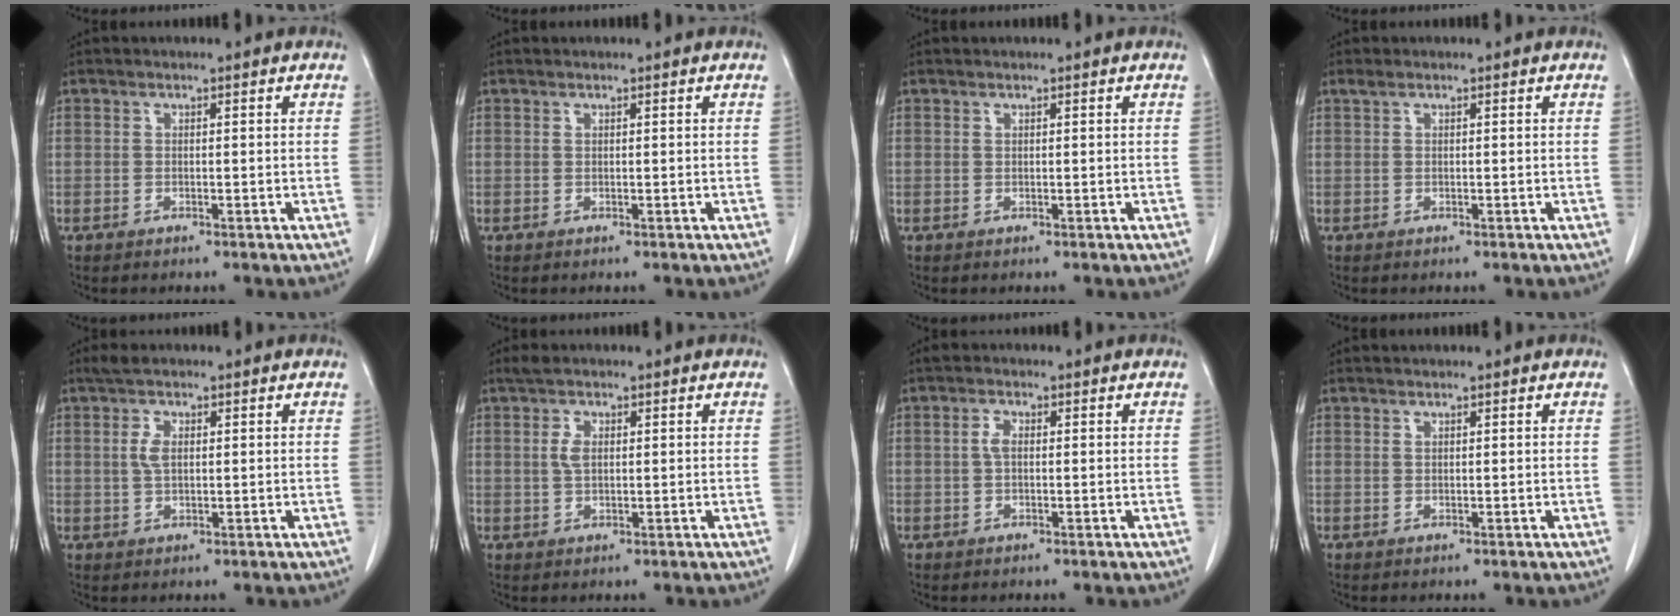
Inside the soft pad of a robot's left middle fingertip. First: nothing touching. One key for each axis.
{"total": 0.0}
{"total": 0.0}
{"total": 0.6, "fx": 0.5, "fy": 0.0, "fz": 0.3, "tx": -0.015, "ty": 0.009, "tz": 0.012}
{"total": 3.1, "fx": 1.0, "fy": 1.5, "fz": 2.6, "tx": -0.058, "ty": 0.008, "tz": 0.020}
{"total": 2.8, "fx": 0.9, "fy": 1.5, "fz": 2.2, "tx": -0.048, "ty": 0.007, "tz": 0.018}
{"total": 1.5, "fx": 0.2, "fy": 0.8, "fz": 1.2, "tx": -0.027, "ty": 0.002, "tz": 0.001}
{"total": 0.5, "fx": 0.5, "fy": -0.1, "fz": 0.2, "tx": -0.009, "ty": -0.001, "tz": 0.011}